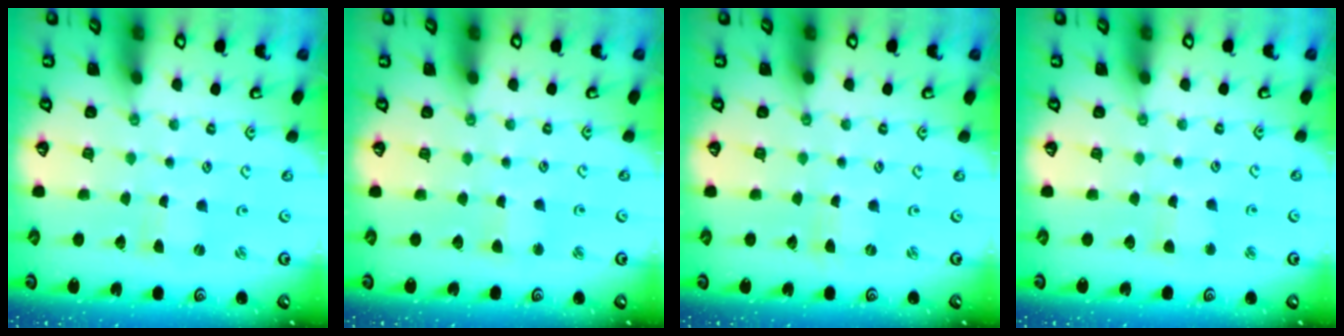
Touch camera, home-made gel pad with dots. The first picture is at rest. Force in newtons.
{"total": 2.4, "press": 2.4, "slide": 0.3}
{"total": 0.0}
{"total": 3.3, "press": 3.3, "slide": 0.3}